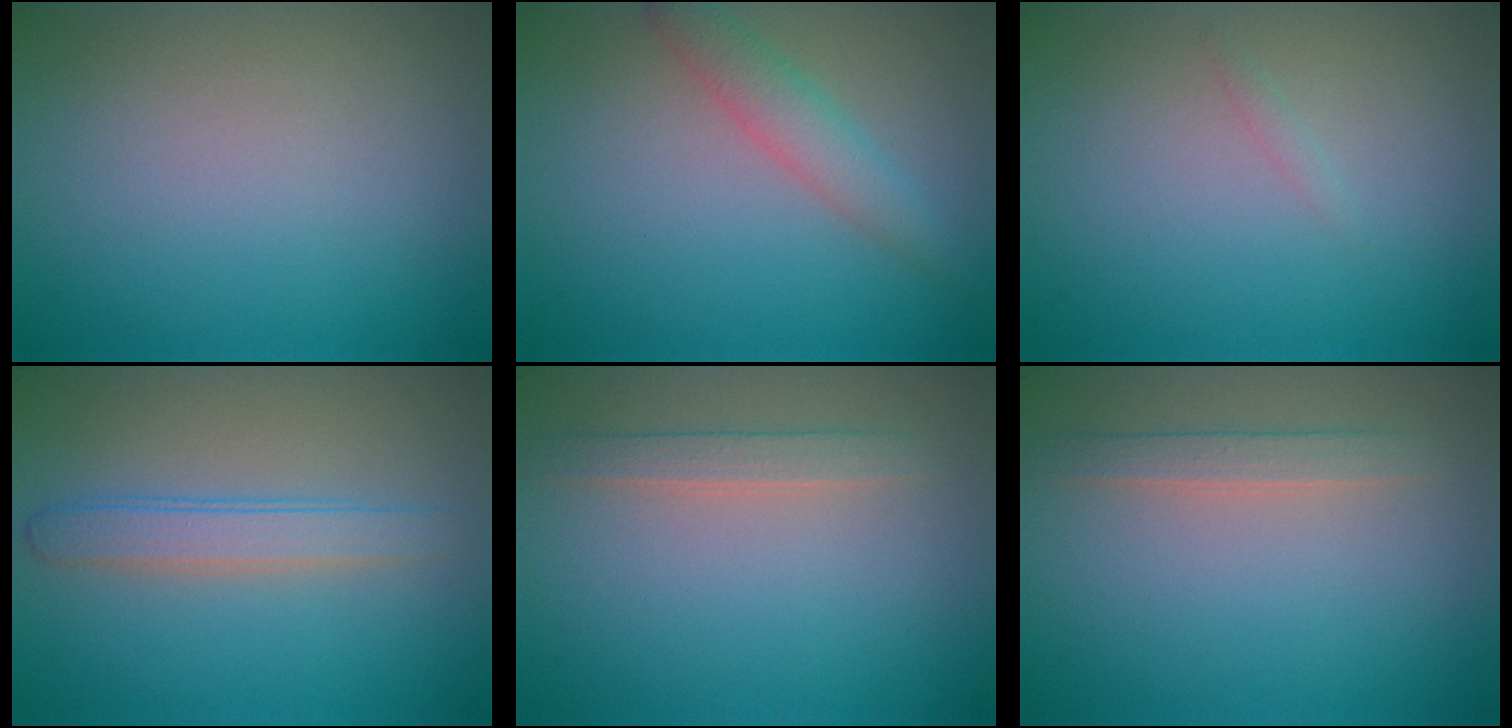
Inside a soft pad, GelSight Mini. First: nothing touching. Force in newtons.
{"total": 2.8, "press": 2.8, "slide": 0.1}
{"total": 0.5, "press": 0.5, "slide": 0.0}
{"total": 2.7, "press": 2.7, "slide": 0.1}
{"total": 1.8, "press": 1.8, "slide": 0.1}
{"total": 1.8, "press": 1.8, "slide": 0.1}